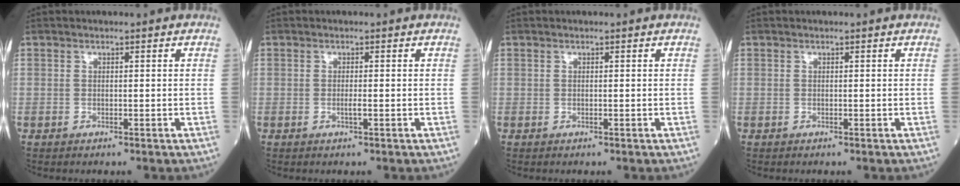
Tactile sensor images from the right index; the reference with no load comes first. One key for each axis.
{"total": 0.8, "fx": -0.3, "fy": 0.0, "fz": 0.7, "tx": -0.018, "ty": -0.001, "tz": -0.005}
{"total": 0.0}
{"total": 0.0}